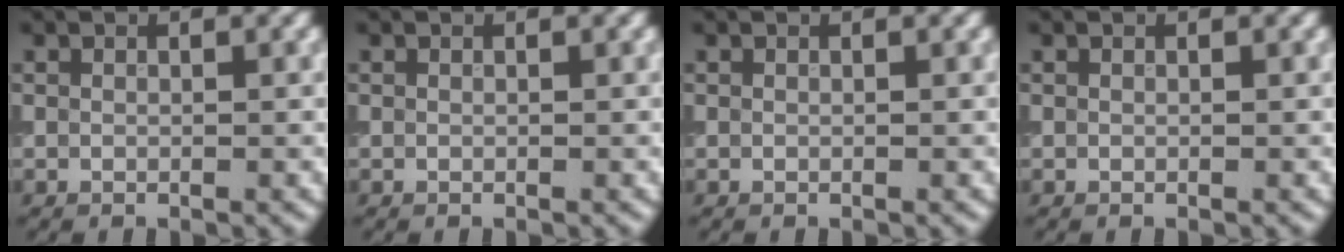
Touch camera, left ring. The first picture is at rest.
{"total": 0.0}
{"total": 0.0}
{"total": 0.0}